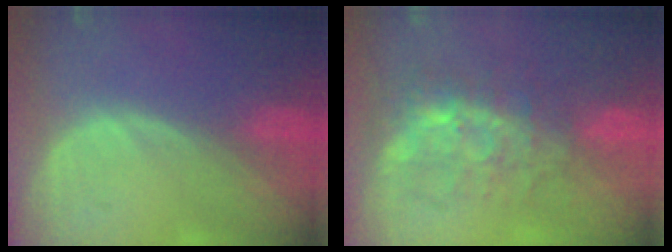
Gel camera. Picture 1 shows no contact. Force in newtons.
{"total": 9.0, "press": 7.6, "slide": 4.8}